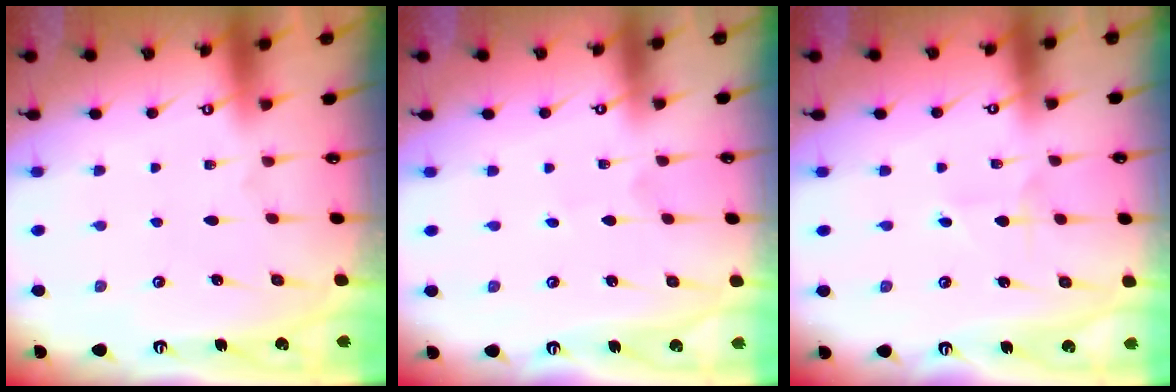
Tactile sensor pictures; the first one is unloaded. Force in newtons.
{"total": 0.0}
{"total": 1.4, "press": 1.4, "slide": 0.1}